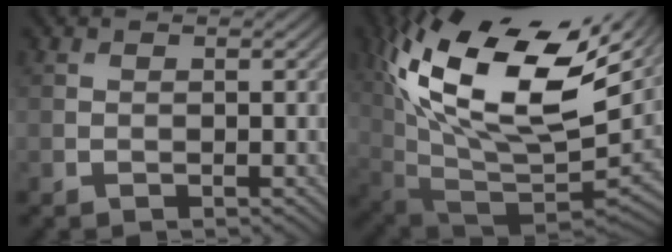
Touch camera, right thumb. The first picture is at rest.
{"total": 19.8, "force": [8.2, 9.7, 15.2], "torque": [-0.300, 0.001, 0.157]}